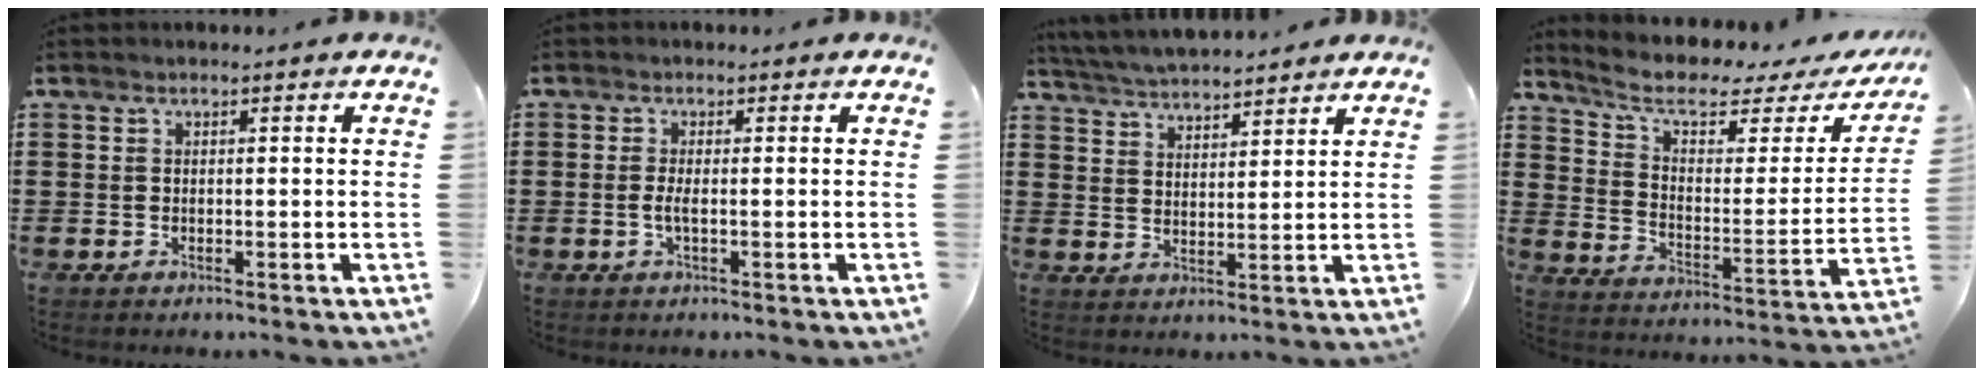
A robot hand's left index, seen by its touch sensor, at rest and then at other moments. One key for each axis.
{"total": 1.8, "fx": -0.4, "fy": 0.2, "fz": 1.8, "tx": -0.042, "ty": -0.003, "tz": -0.010}
{"total": 4.5, "fx": 4.5, "fy": -0.1, "fz": 0.5, "tx": -0.027, "ty": -0.021, "tz": 0.080}
{"total": 6.4, "fx": 4.6, "fy": 2.3, "fz": 3.9, "tx": -0.099, "ty": -0.027, "tz": 0.076}